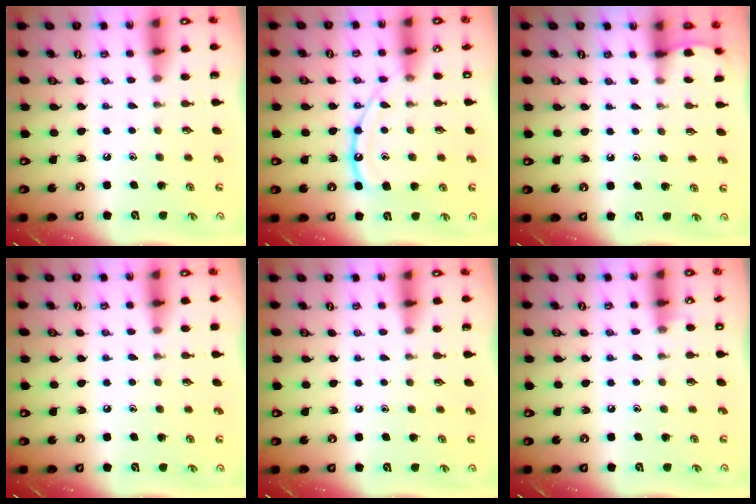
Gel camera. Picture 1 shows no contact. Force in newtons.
{"total": 12.8, "press": 12.7, "slide": 1.3}
{"total": 0.9, "press": 0.9, "slide": 0.1}
{"total": 2.5, "press": 2.4, "slide": 0.4}
{"total": 0.0}
{"total": 3.7, "press": 3.6, "slide": 0.4}